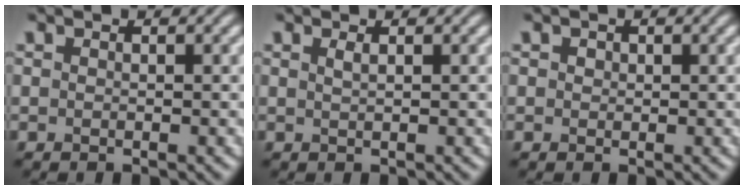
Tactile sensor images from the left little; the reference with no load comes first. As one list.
[{"total": 0.8, "force": [0.4, 0.3, 0.7], "torque": [-0.009, 0.002, 0.006]}, {"total": 0.6, "force": [0.2, 0.5, 0.2], "torque": [-0.004, -0.001, 0.003]}]